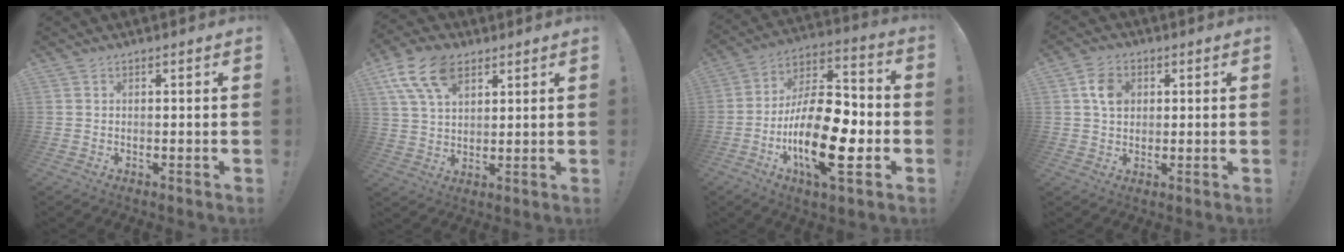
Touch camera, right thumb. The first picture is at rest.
{"total": 13.5, "force": [7.1, 8.1, 8.1], "torque": [-0.158, -0.017, 0.137]}
{"total": 24.0, "force": [-7.4, 10.1, 20.4], "torque": [-0.383, 0.041, -0.113]}
{"total": 6.7, "force": [1.6, 5.3, 3.8], "torque": [-0.053, 0.006, 0.031]}